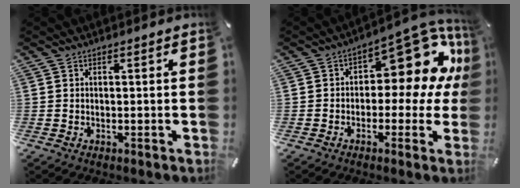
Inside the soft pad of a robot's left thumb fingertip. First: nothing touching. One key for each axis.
{"total": 14.8, "fx": 5.4, "fy": 8.0, "fz": 11.3, "tx": -0.127, "ty": -0.048, "tz": 0.085}